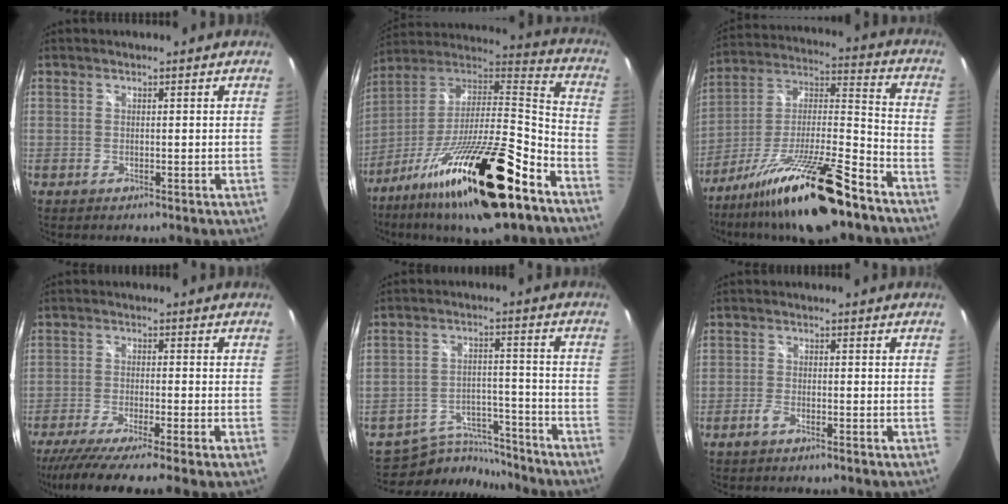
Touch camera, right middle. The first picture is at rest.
{"total": 29.5, "force": [-17.0, 6.8, 23.2], "torque": [-0.389, -0.034, -0.288]}
{"total": 22.3, "force": [-15.2, 4.1, 15.9], "torque": [-0.271, -0.014, -0.255]}
{"total": 10.1, "force": [-8.3, -1.2, 5.6], "torque": [-0.115, -0.043, -0.139]}
{"total": 10.5, "force": [-10.0, 2.9, 1.3], "torque": [-0.034, 0.014, -0.158]}
{"total": 2.1, "force": [-1.6, 0.4, 1.2], "torque": [-0.038, 0.001, -0.037]}